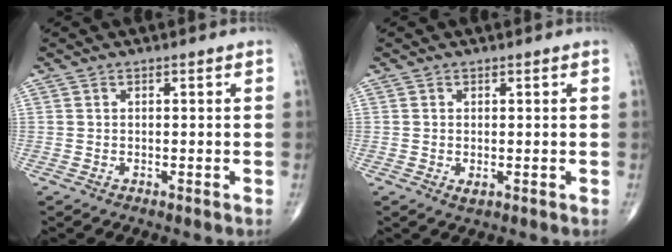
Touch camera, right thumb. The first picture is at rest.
{"total": 1.1, "force": [-0.1, 0.6, 0.9], "torque": [-0.015, -0.004, 0.000]}